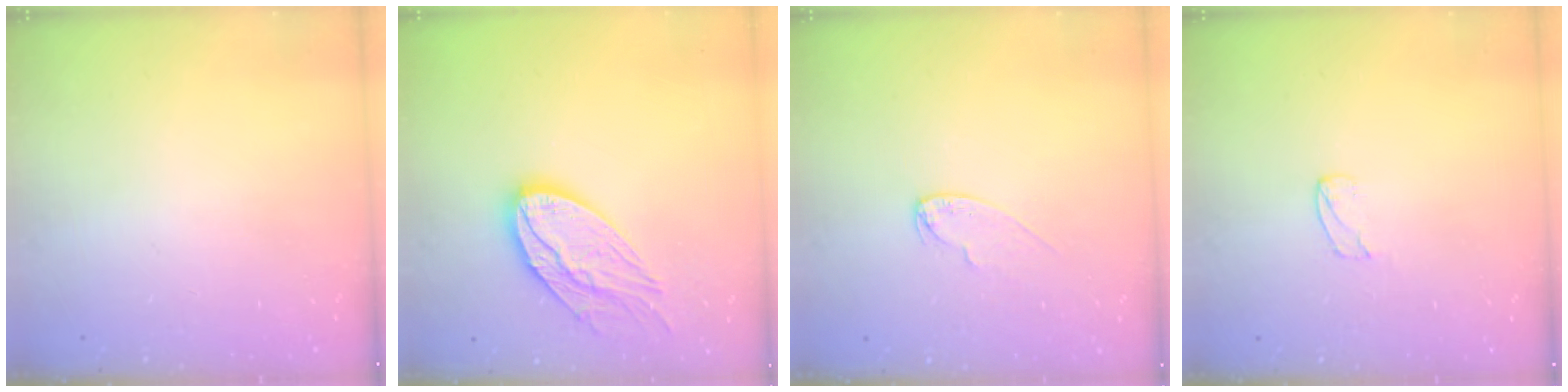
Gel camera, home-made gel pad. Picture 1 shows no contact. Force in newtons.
{"total": 15.0, "press": 15.0, "slide": 1.0}
{"total": 4.2, "press": 4.1, "slide": 0.4}
{"total": 3.1, "press": 3.1, "slide": 0.1}